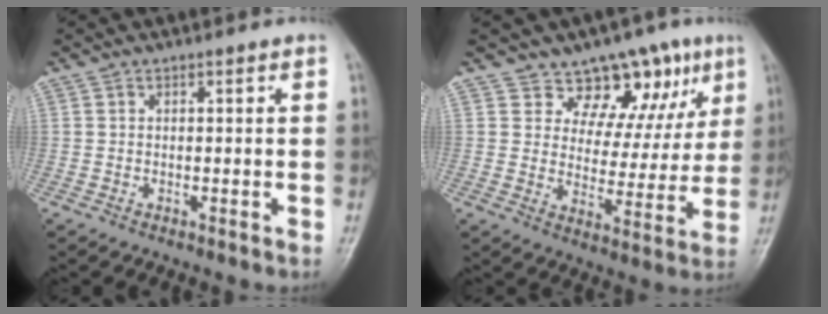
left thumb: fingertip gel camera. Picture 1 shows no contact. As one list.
[{"total": 13.1, "force": [8.2, 8.4, 5.8], "torque": [-0.014, -0.034, 0.115]}]